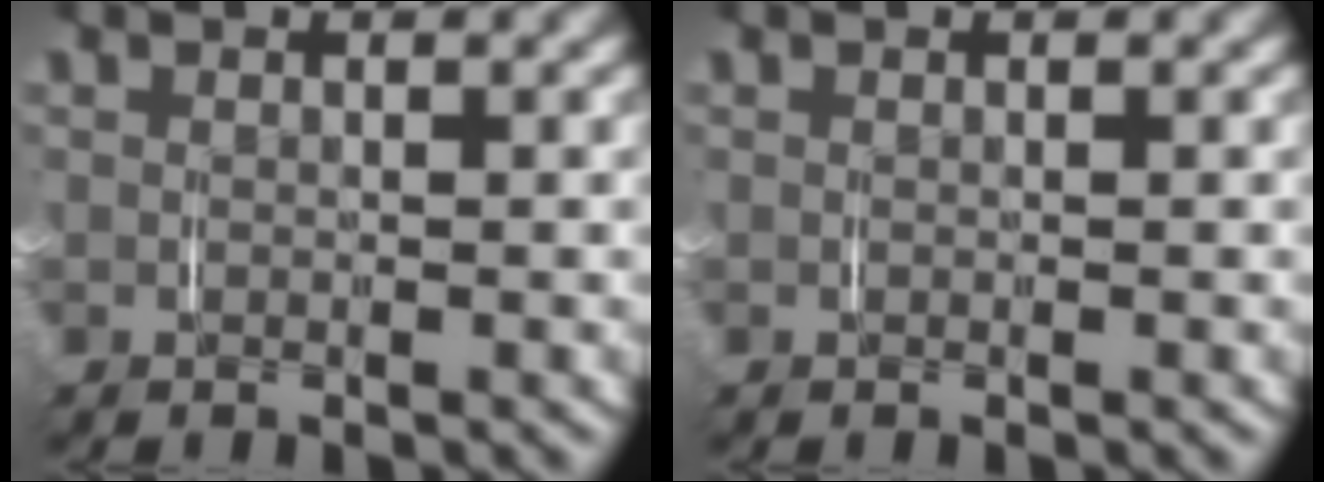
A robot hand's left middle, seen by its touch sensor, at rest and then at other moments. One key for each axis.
{"total": 0.0}